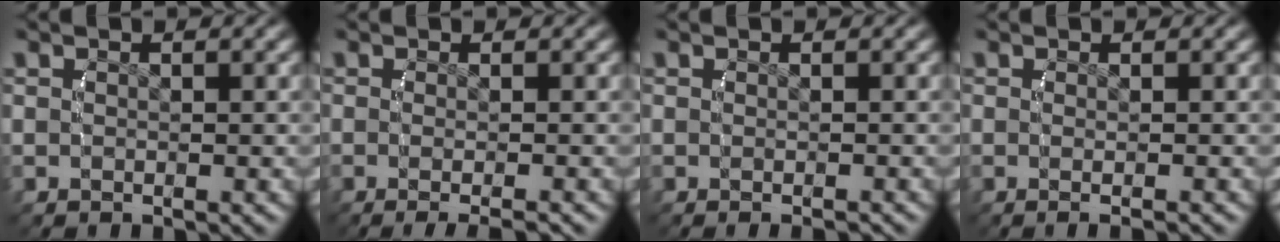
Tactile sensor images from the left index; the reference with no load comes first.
{"total": 3.8, "force": [-2.9, 0.5, 2.5], "torque": [-0.034, -0.009, -0.035]}
{"total": 1.0, "force": [-0.8, 0.0, 0.6], "torque": [-0.009, 0.000, -0.010]}
{"total": 1.5, "force": [-0.8, -0.2, 1.2], "torque": [-0.015, 0.000, -0.012]}